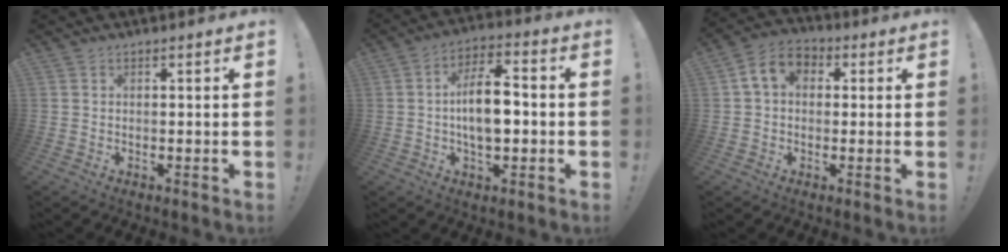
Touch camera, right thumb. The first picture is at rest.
{"total": 11.6, "force": [-1.1, 6.0, 9.9], "torque": [-0.165, 0.010, -0.021]}
{"total": 8.3, "force": [1.8, 6.0, 5.4], "torque": [-0.098, 0.009, 0.039]}